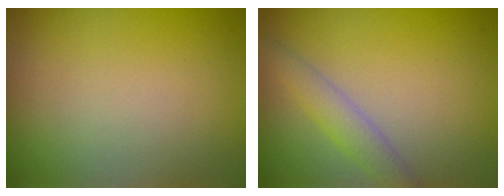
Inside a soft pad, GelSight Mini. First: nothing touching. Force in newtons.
{"total": 2.2, "press": 2.2, "slide": 0.1}